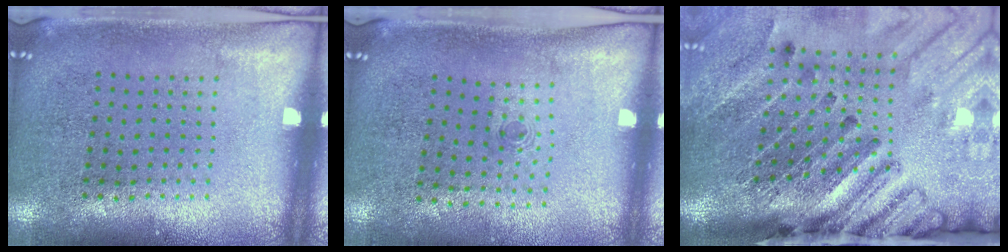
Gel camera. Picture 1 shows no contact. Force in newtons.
{"total": 0.6, "press": 0.3, "slide": 0.5}
{"total": 4.3, "press": 3.2, "slide": 2.8}